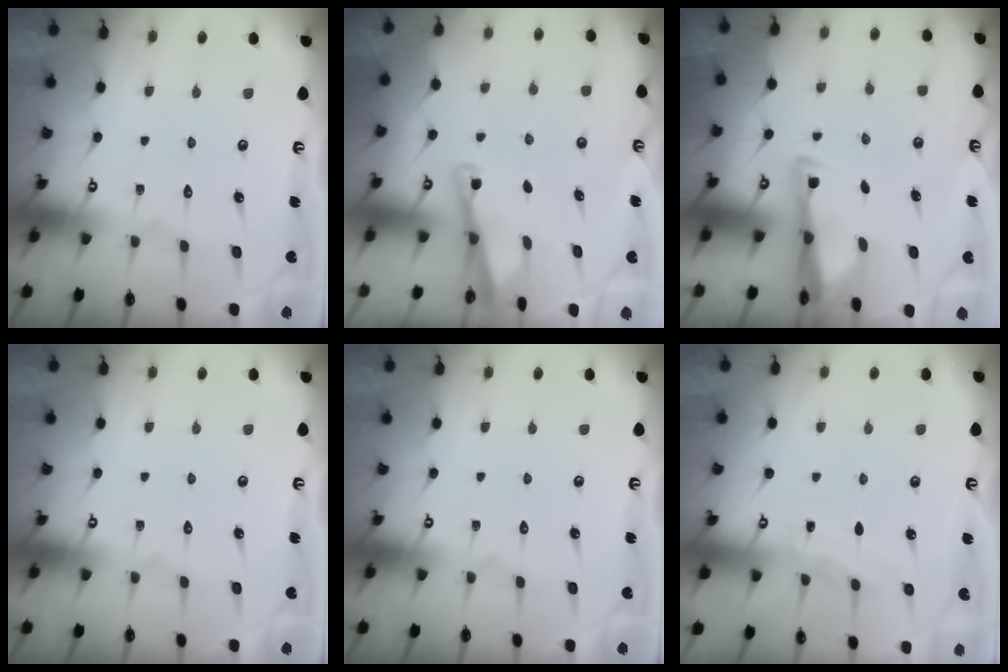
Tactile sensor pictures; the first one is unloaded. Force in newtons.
{"total": 2.8, "press": 2.7, "slide": 0.3}
{"total": 3.2, "press": 3.1, "slide": 0.9}
{"total": 0.0}
{"total": 0.0}
{"total": 4.3, "press": 4.3, "slide": 0.5}